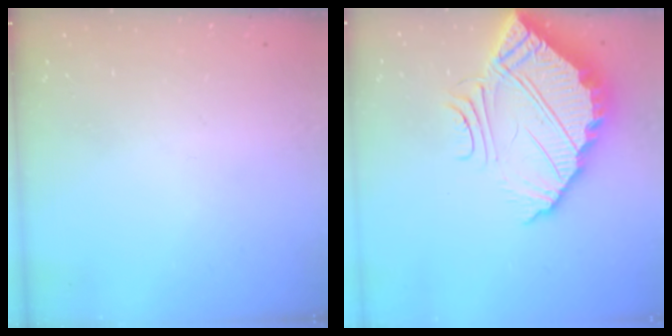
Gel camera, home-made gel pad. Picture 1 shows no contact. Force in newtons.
{"total": 8.7, "press": 8.7, "slide": 0.2}